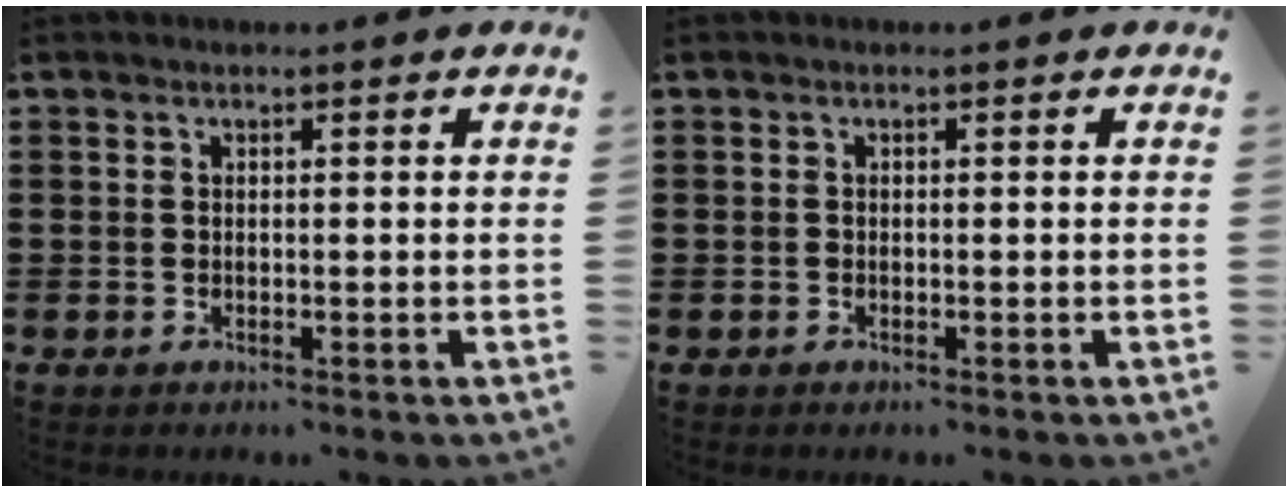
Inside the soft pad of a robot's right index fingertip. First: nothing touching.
{"total": 0.0}